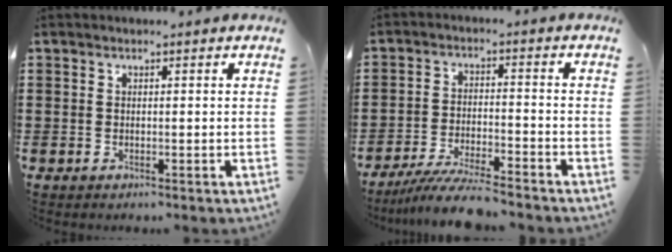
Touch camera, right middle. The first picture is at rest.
{"total": 6.5, "force": [-6.0, 0.0, 2.6], "torque": [-0.060, -0.015, -0.114]}